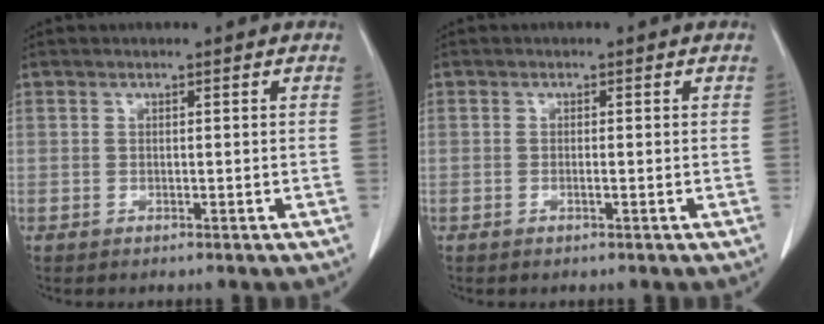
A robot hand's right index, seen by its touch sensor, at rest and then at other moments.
{"total": 0.5, "force": [-0.2, -0.1, 0.5], "torque": [-0.011, 0.000, 0.000]}